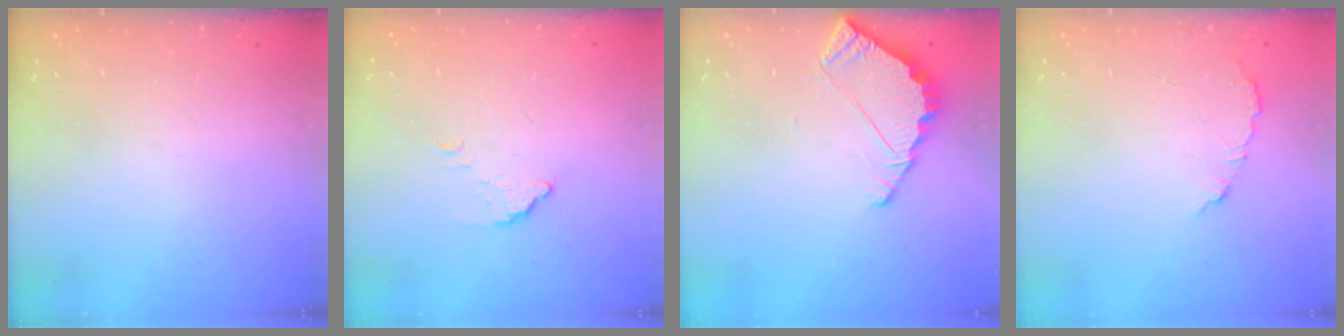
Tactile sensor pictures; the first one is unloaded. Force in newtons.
{"total": 3.4, "press": 3.4, "slide": 0.1}
{"total": 4.3, "press": 4.3, "slide": 0.3}
{"total": 4.5, "press": 4.5, "slide": 0.4}